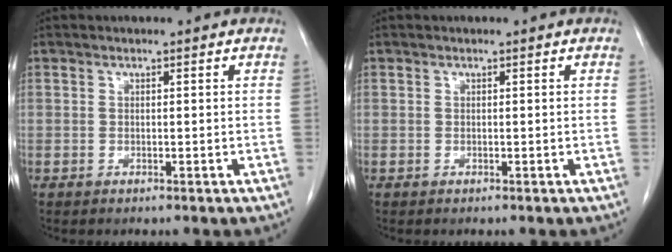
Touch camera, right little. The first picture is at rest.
{"total": 0.0}